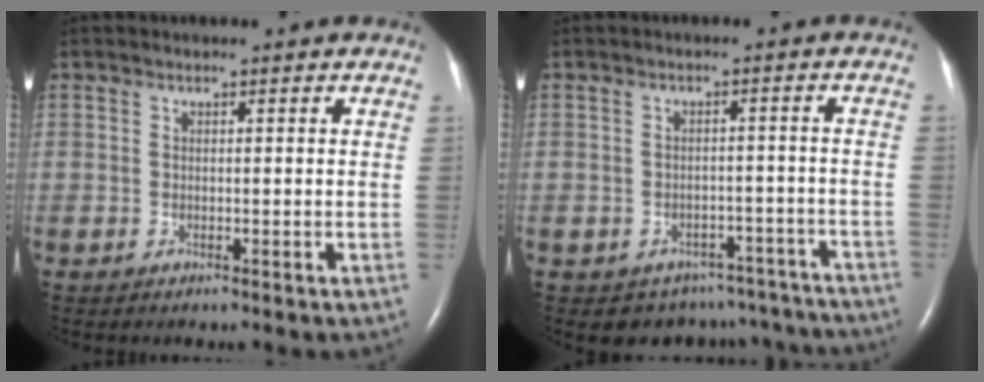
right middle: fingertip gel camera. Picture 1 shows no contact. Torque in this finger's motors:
{"motor_torque": [0.39, -0.44, 0.02, 0.03]}